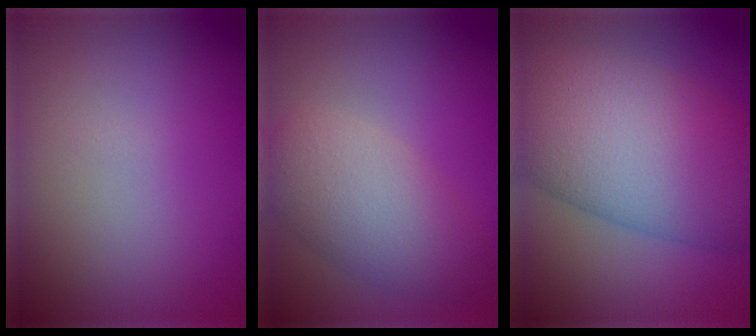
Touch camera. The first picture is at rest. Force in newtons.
{"total": 5.5, "press": 5.5, "slide": 0.3}
{"total": 11.9, "press": 11.9, "slide": 0.3}